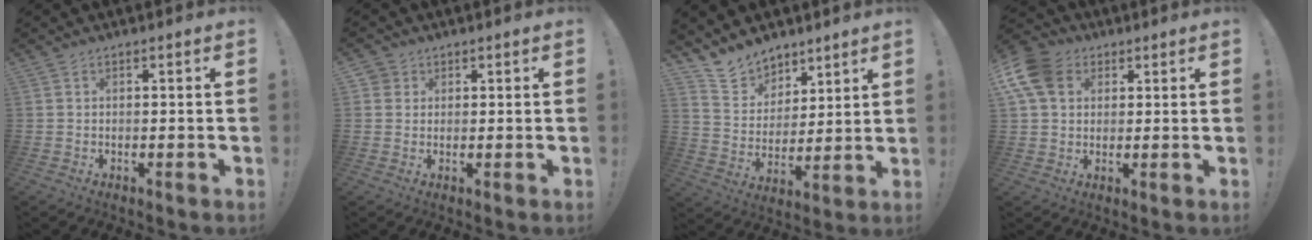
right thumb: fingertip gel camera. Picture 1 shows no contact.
{"total": 2.5, "force": [1.5, 2.0, 0.2], "torque": [-0.003, -0.005, 0.027]}
{"total": 11.3, "force": [9.4, 6.2, 1.0], "torque": [-0.042, -0.079, 0.186]}
{"total": 11.8, "force": [4.1, 9.0, 6.4], "torque": [-0.129, -0.013, 0.080]}